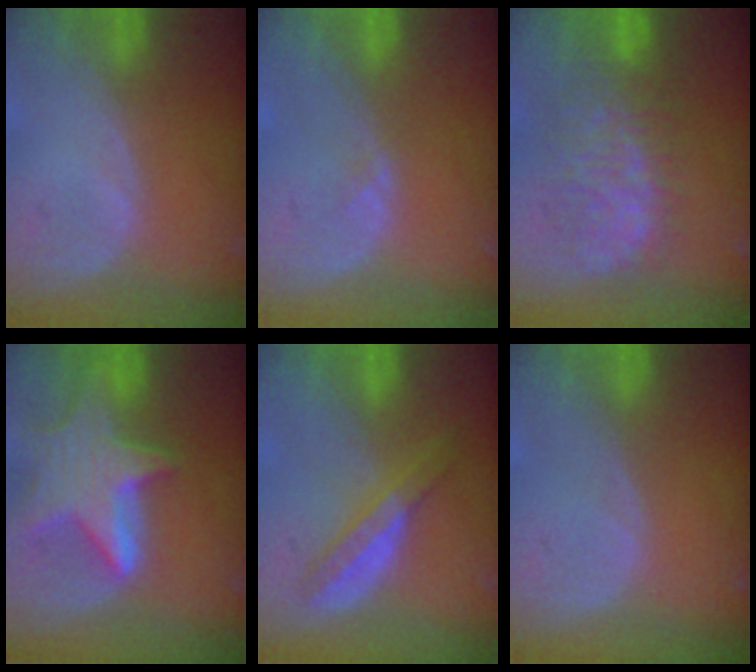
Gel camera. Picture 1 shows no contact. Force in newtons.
{"total": 0.8, "press": 0.5, "slide": 0.6}
{"total": 8.8, "press": 8.8, "slide": 0.6}
{"total": 9.0, "press": 9.0, "slide": 0.6}
{"total": 5.7, "press": 5.0, "slide": 2.7}
{"total": 0.0}